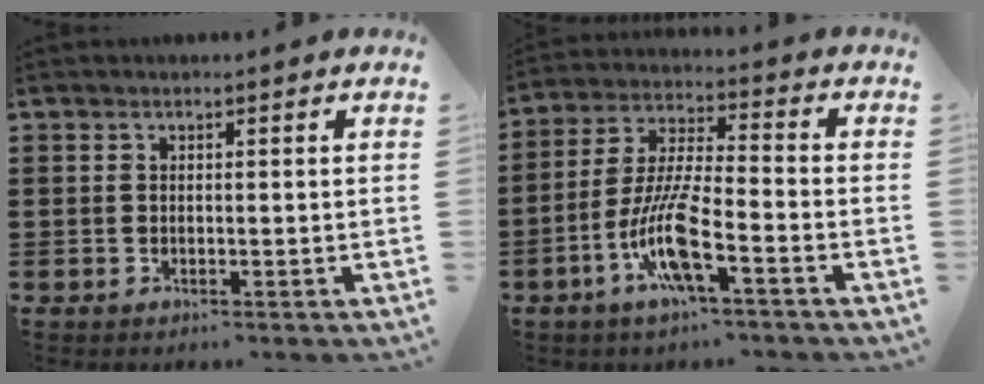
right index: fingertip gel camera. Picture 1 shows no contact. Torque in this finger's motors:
{"motor_torque": [2.14, 0.00, 1.05, 0.15]}